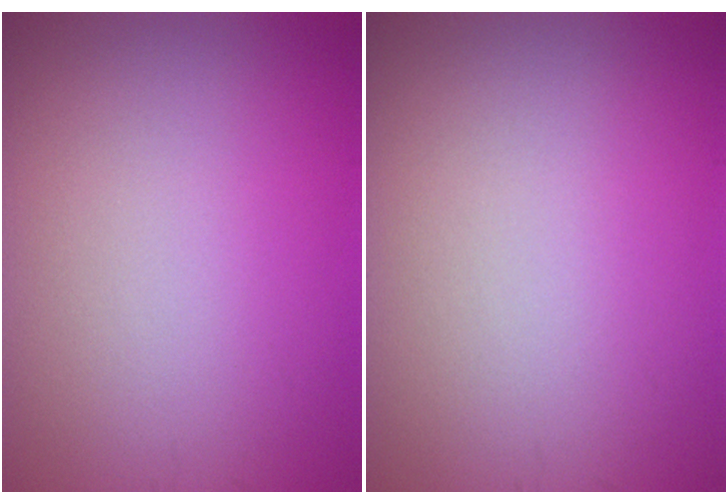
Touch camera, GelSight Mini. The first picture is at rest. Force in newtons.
{"total": 0.0}